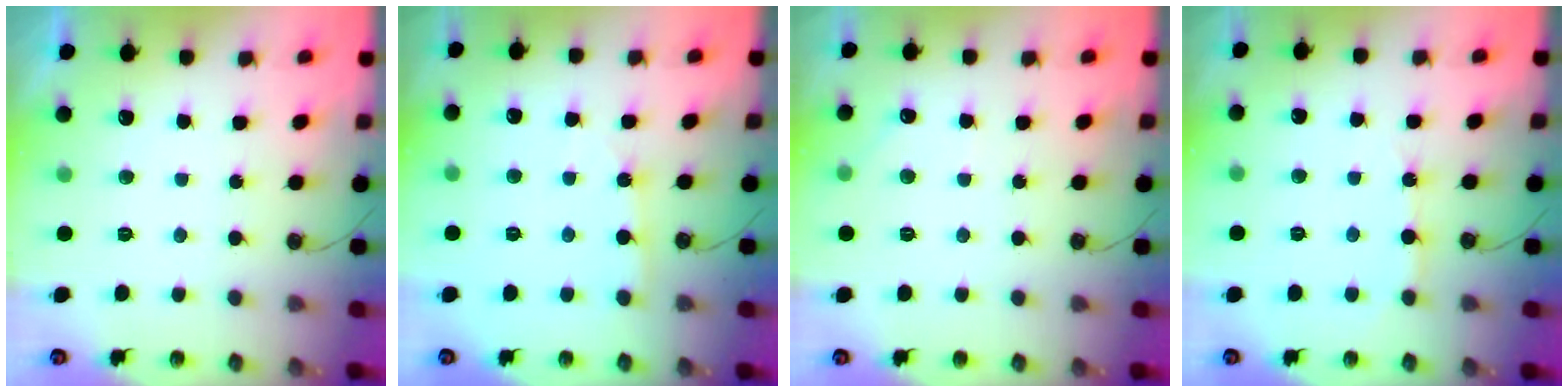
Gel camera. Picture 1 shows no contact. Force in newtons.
{"total": 2.5, "press": 2.5, "slide": 0.3}
{"total": 3.3, "press": 3.3, "slide": 0.5}
{"total": 5.1, "press": 5.0, "slide": 0.4}